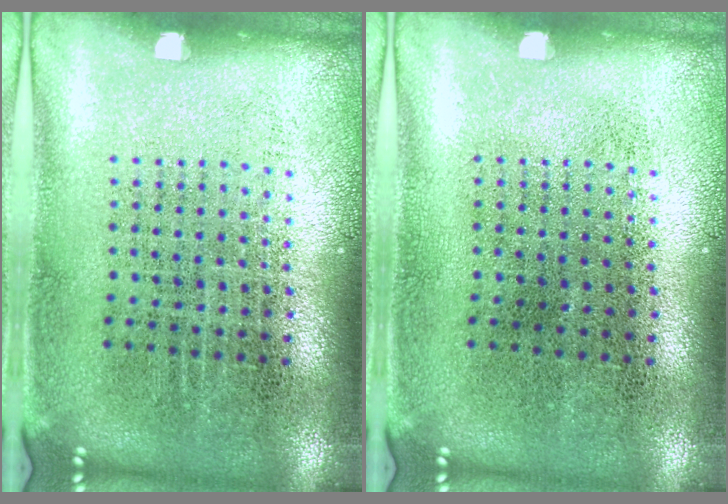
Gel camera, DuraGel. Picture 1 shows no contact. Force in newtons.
{"total": 0.0}